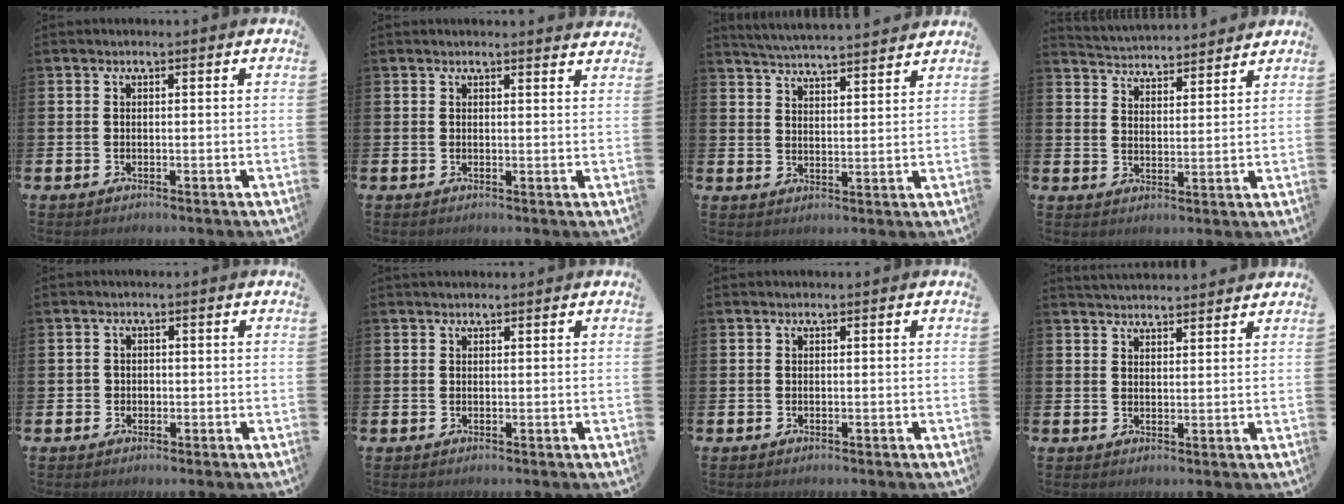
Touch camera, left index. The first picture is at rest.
{"total": 1.5, "force": [1.5, -0.1, 0.0], "torque": [0.015, -0.015, 0.024]}
{"total": 5.1, "force": [5.1, -0.2, 0.4], "torque": [-0.015, -0.041, 0.087]}
{"total": 4.5, "force": [4.4, 0.4, -0.4], "torque": [-0.001, -0.037, 0.076]}
{"total": 1.2, "force": [-0.2, 1.1, 0.2], "torque": [0.010, 0.001, -0.010]}
{"total": 0.7, "force": [0.7, 0.2, 0.1], "torque": [0.014, -0.004, 0.008]}
{"total": 0.0}
{"total": 3.3, "force": [3.2, 0.3, 0.1], "torque": [-0.002, -0.017, 0.059]}